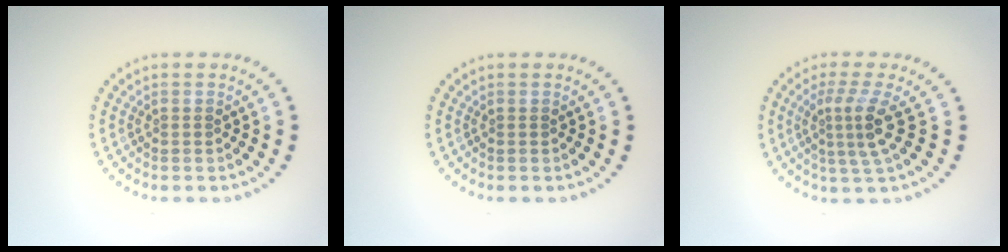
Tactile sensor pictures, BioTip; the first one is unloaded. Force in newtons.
{"total": 0.0}
{"total": 3.2, "press": 2.3, "slide": 2.3}